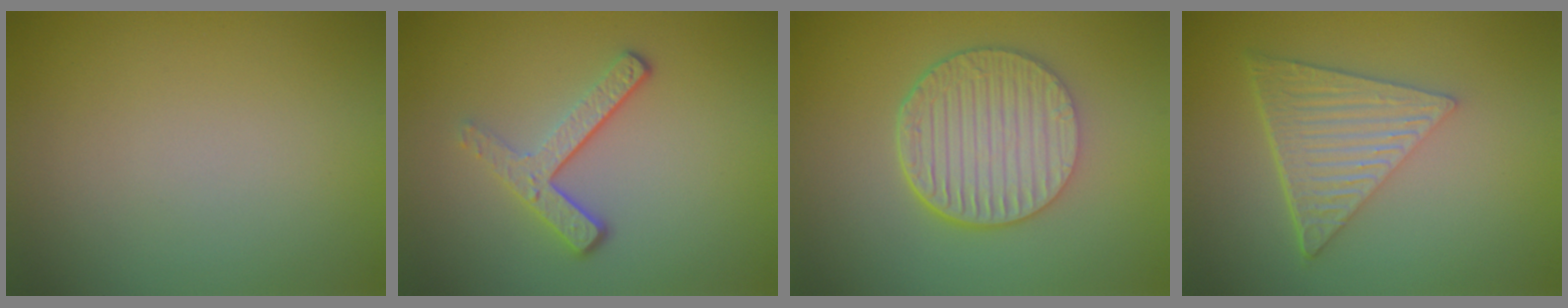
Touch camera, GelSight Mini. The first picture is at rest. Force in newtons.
{"total": 3.2, "press": 2.4, "slide": 2.2}
{"total": 6.6, "press": 4.7, "slide": 4.6}
{"total": 6.3, "press": 4.2, "slide": 4.7}